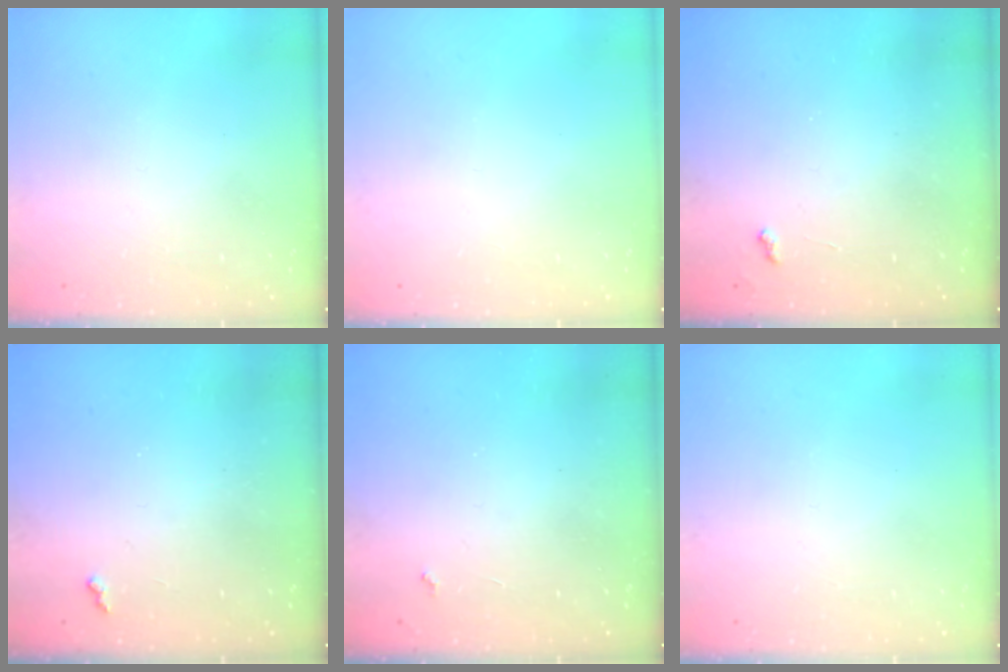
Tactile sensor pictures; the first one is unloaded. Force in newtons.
{"total": 0.0}
{"total": 4.0, "press": 4.0, "slide": 0.4}
{"total": 2.7, "press": 2.7, "slide": 0.5}
{"total": 2.3, "press": 2.3, "slide": 0.4}
{"total": 0.0}